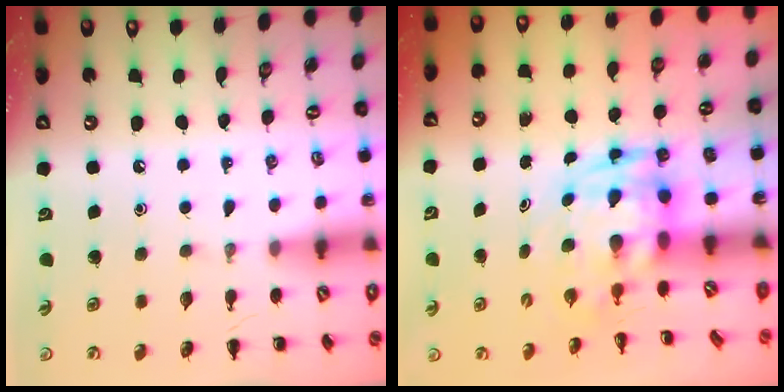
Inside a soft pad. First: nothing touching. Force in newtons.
{"total": 3.6, "press": 3.4, "slide": 0.9}